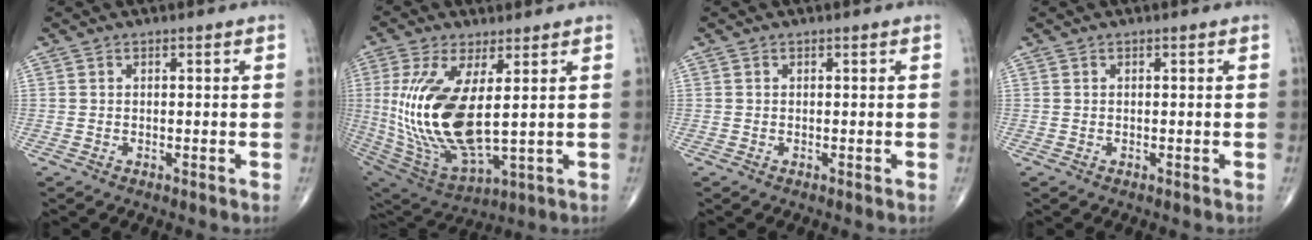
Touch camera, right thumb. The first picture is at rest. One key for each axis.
{"total": 19.7, "fx": 2.1, "fy": 7.8, "fz": 17.9, "tx": -0.385, "ty": -0.028, "tz": 0.058}
{"total": 0.0}
{"total": 0.0}